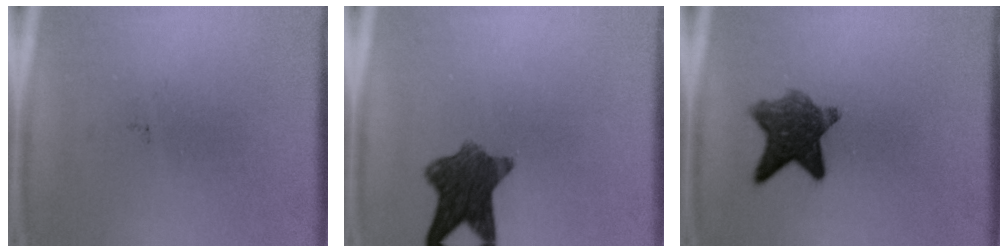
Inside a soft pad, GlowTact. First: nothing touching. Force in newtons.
{"total": 8.5}
{"total": 8.1}